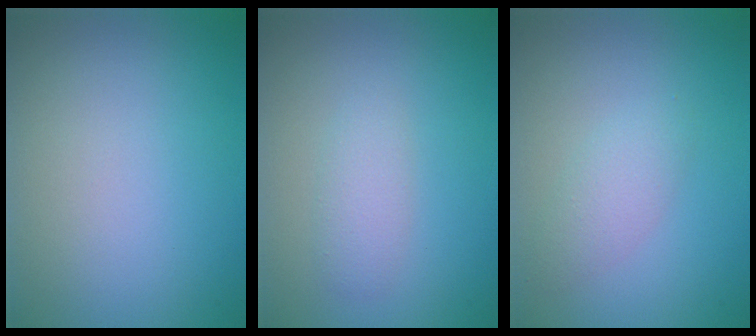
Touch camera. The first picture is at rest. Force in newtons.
{"total": 1.7, "press": 1.7, "slide": 0.1}
{"total": 1.9, "press": 1.9, "slide": 0.2}